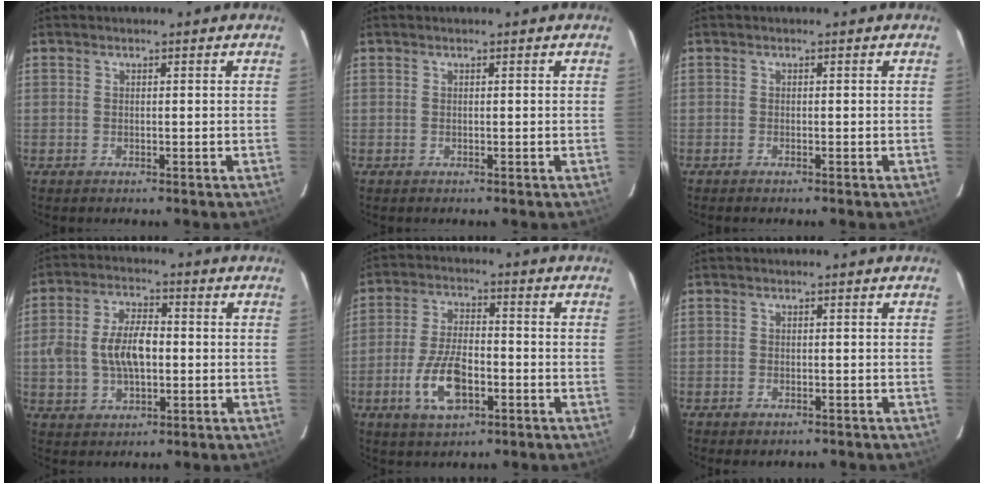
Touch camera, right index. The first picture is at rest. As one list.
[{"total": 0.0}, {"total": 0.6, "force": [-0.5, 0.1, 0.2], "torque": [-0.003, -0.001, -0.011]}, {"total": 10.0, "force": [-0.6, 5.8, 8.1], "torque": [-0.162, 0.012, -0.006]}, {"total": 10.8, "force": [-4.1, 4.9, 8.6], "torque": [-0.180, -0.003, -0.069]}, {"total": 1.8, "force": [-1.2, 1.1, 0.8], "torque": [-0.016, -0.001, -0.017]}]